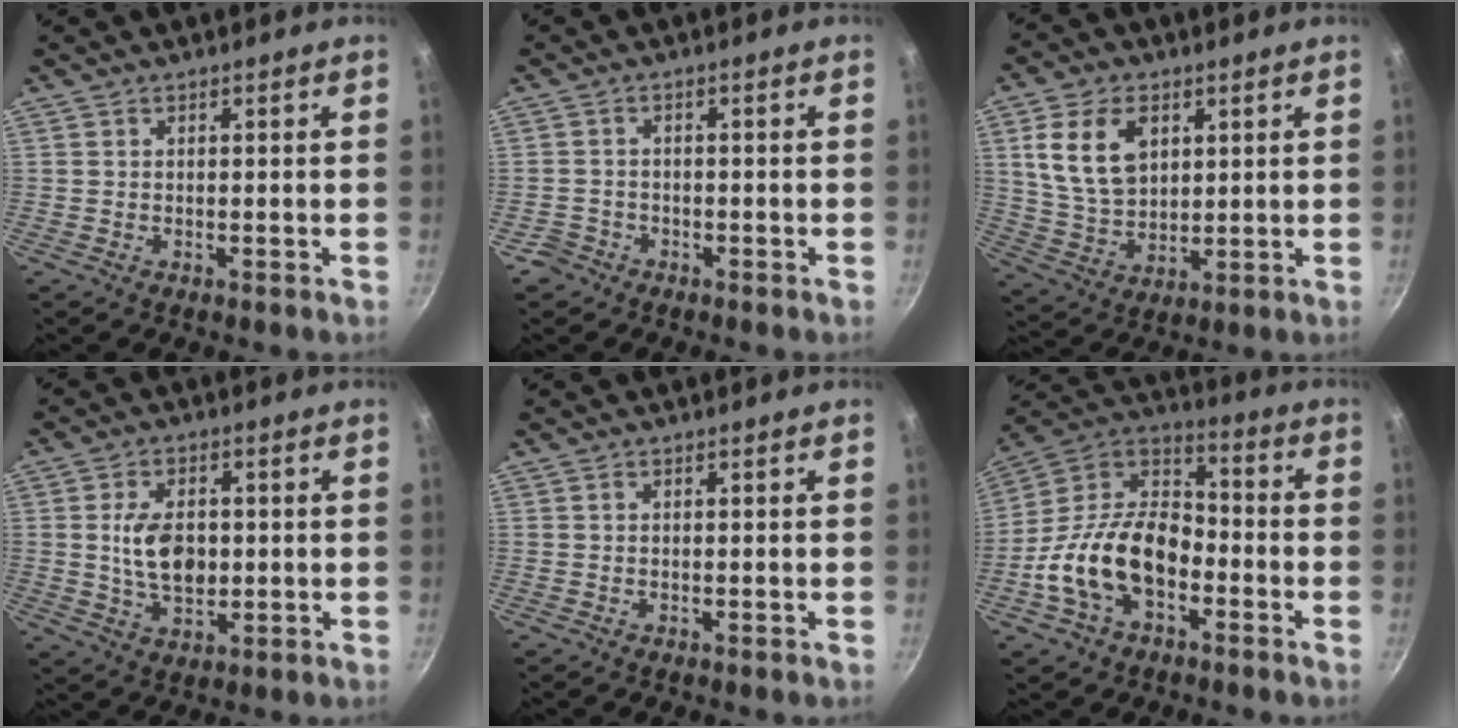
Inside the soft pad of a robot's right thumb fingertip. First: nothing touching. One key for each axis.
{"total": 2.5, "fx": -1.7, "fy": 1.9, "fz": 0.1, "tx": 0.007, "ty": 0.027, "tz": -0.026}
{"total": 12.7, "fx": 4.0, "fy": 8.5, "fz": 8.5, "tx": -0.138, "ty": -0.017, "tz": 0.085}
{"total": 9.3, "fx": 0.3, "fy": 5.8, "fz": 7.3, "tx": -0.112, "ty": -0.007, "tz": 0.007}
{"total": 0.0}
{"total": 19.1, "fx": -6.0, "fy": 12.0, "fz": 13.6, "tx": -0.224, "ty": 0.054, "tz": -0.129}